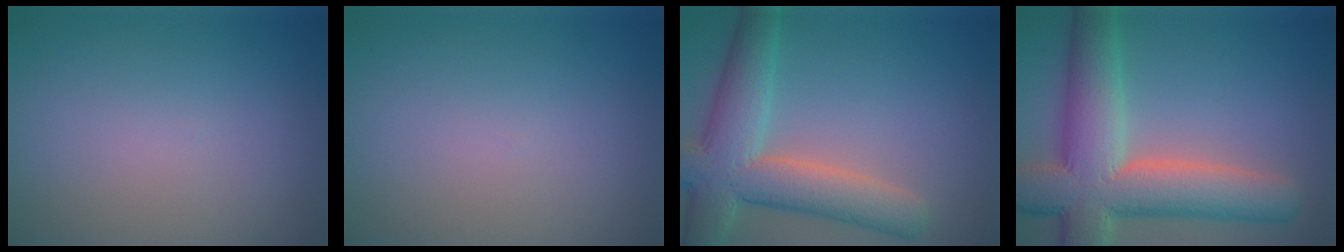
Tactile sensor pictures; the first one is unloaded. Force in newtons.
{"total": 0.0}
{"total": 8.0, "press": 8.0, "slide": 0.5}
{"total": 11.0, "press": 11.0, "slide": 0.8}